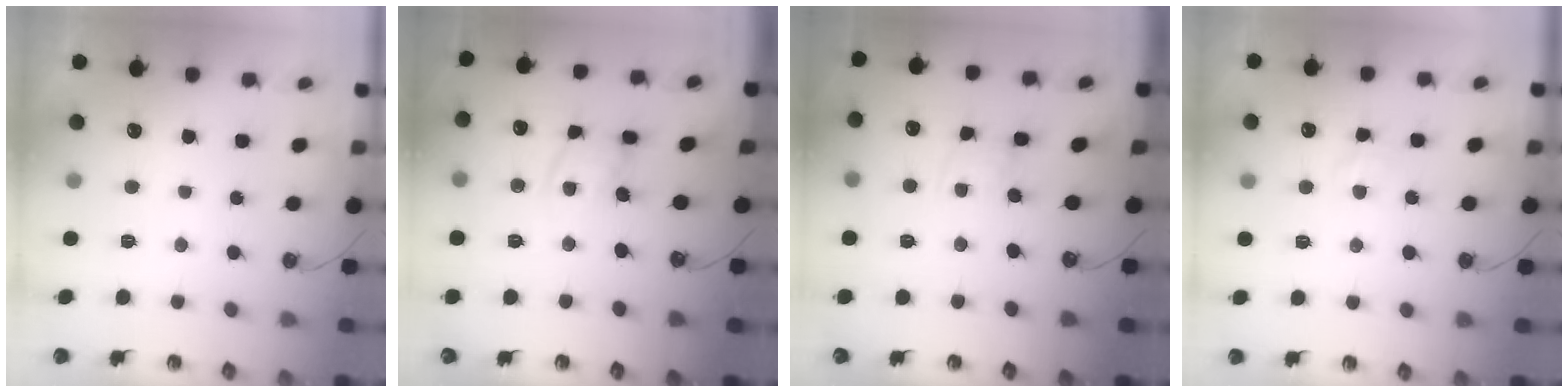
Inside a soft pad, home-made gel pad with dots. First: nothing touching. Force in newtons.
{"total": 11.2, "press": 11.2, "slide": 0.7}
{"total": 1.2, "press": 1.2, "slide": 0.2}
{"total": 3.0, "press": 2.9, "slide": 0.5}